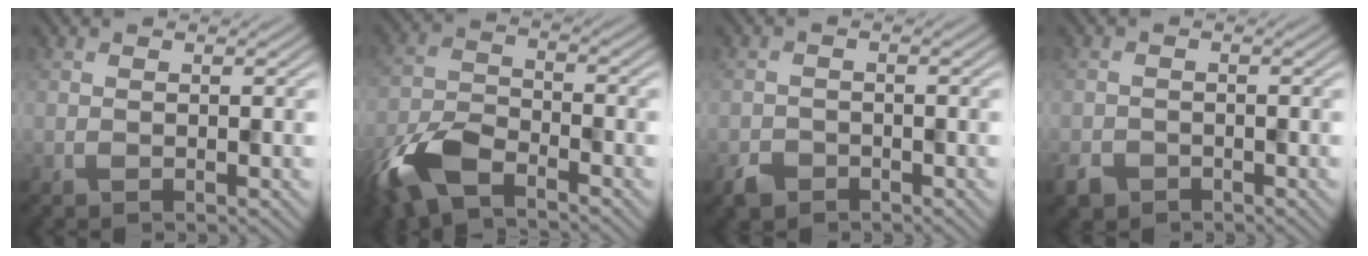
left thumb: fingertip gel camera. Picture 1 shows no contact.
{"total": 9.1, "force": [-6.2, 3.6, 5.7], "torque": [-0.129, -0.014, -0.140]}
{"total": 2.1, "force": [-1.6, 1.2, 0.6], "torque": [-0.011, -0.001, -0.036]}
{"total": 2.2, "force": [-1.6, 1.4, 0.6], "torque": [-0.015, -0.006, -0.039]}